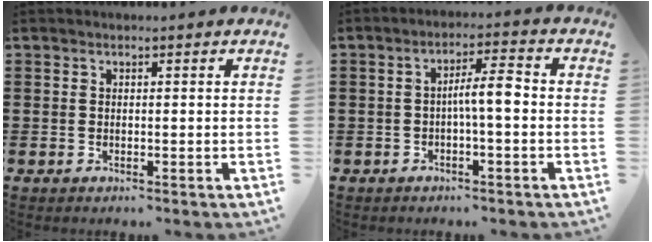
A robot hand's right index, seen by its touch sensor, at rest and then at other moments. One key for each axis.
{"total": 4.7, "fx": -0.6, "fy": 0.8, "fz": 4.6, "tx": -0.085, "ty": 0.007, "tz": -0.015}